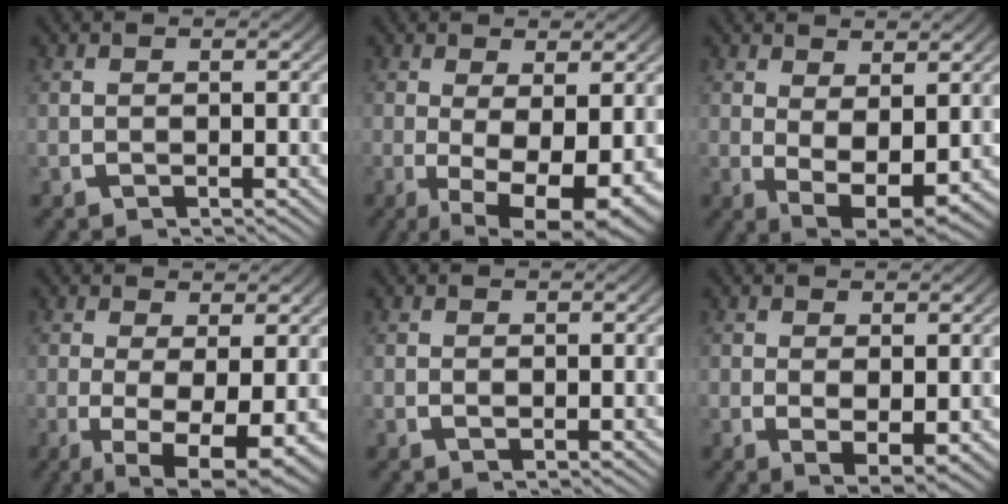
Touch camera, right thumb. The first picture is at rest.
{"total": 8.8, "force": [-2.6, 4.4, 7.1], "torque": [-0.119, -0.044, -0.026]}
{"total": 6.1, "force": [-0.7, 3.9, 4.7], "torque": [-0.082, -0.028, -0.003]}
{"total": 7.9, "force": [-2.3, 3.6, 6.6], "torque": [-0.114, -0.038, -0.024]}
{"total": 0.0}
{"total": 3.2, "force": [-0.4, 2.1, 2.4], "torque": [-0.043, -0.016, 0.000]}